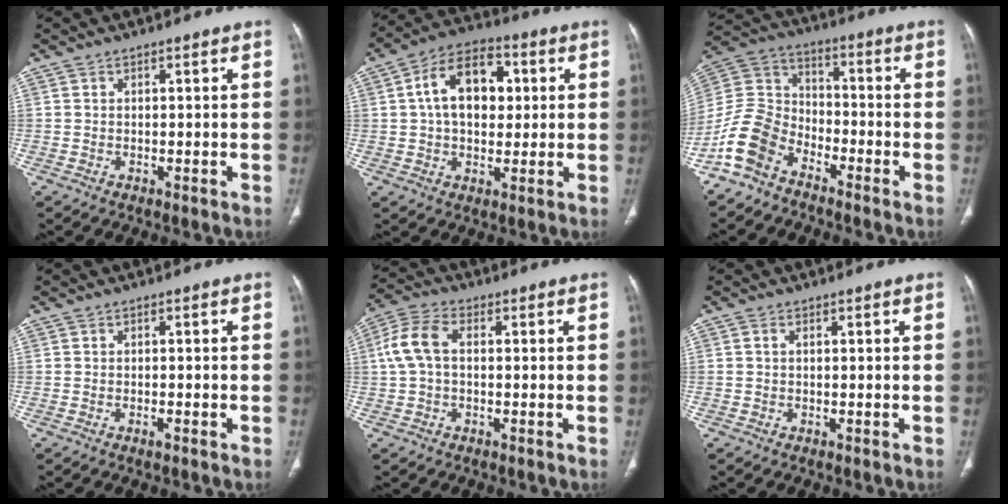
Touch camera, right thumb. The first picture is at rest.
{"total": 13.5, "force": [2.3, 8.7, 10.0], "torque": [-0.139, 0.017, 0.030]}
{"total": 10.9, "force": [-7.5, 6.4, 4.6], "torque": [-0.094, 0.056, -0.163]}
{"total": 1.2, "force": [-1.0, 0.0, 0.7], "torque": [-0.017, 0.004, -0.018]}
{"total": 7.1, "force": [0.5, 4.2, 5.7], "torque": [-0.127, 0.023, 0.006]}
{"total": 0.8, "force": [0.1, 0.4, 0.7], "torque": [-0.015, 0.000, -0.002]}